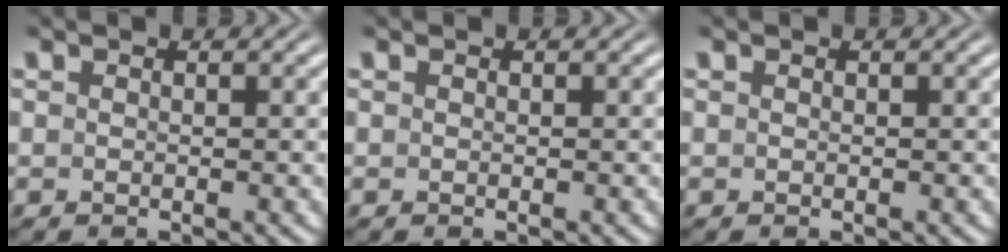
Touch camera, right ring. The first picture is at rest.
{"total": 0.0}
{"total": 0.0}